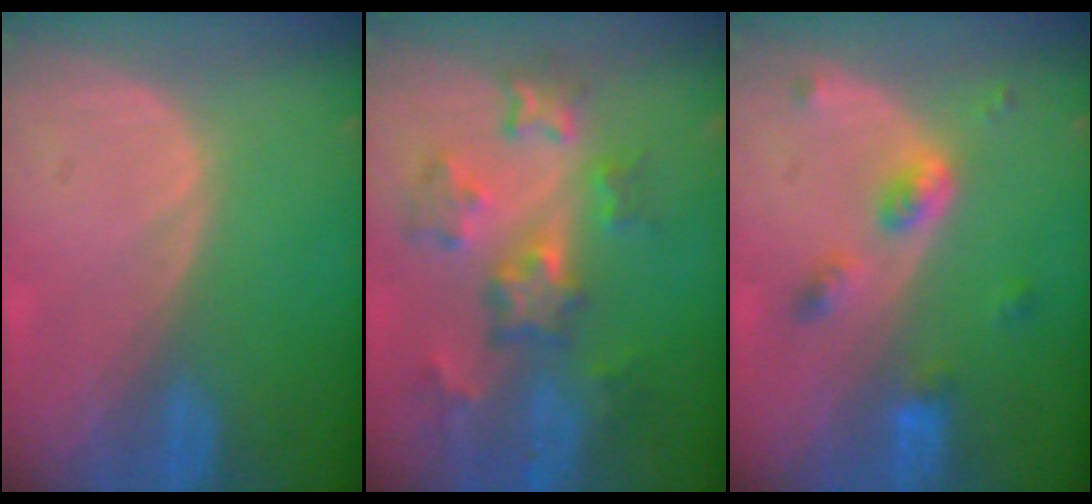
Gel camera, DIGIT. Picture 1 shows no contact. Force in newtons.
{"total": 8.7, "press": 7.8, "slide": 3.8}
{"total": 4.8, "press": 4.4, "slide": 1.8}